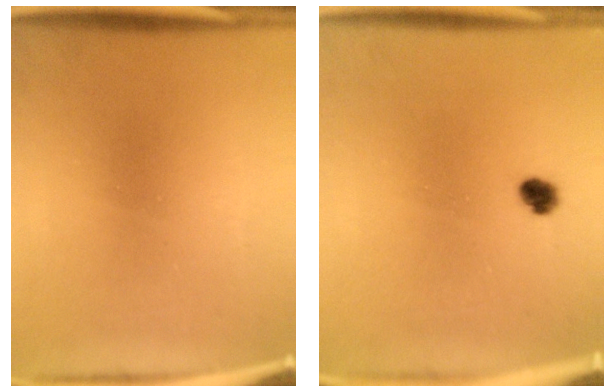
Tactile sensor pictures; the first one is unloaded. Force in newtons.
{"total": 2.2}